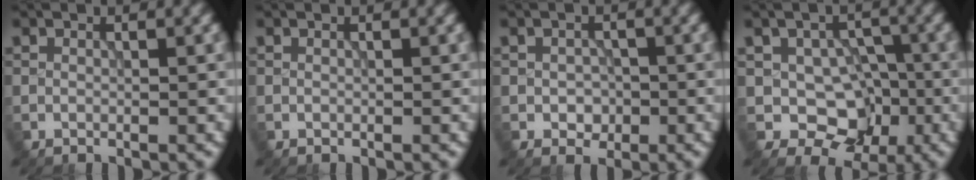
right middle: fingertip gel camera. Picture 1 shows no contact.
{"total": 0.0}
{"total": 1.8, "force": [-0.3, 1.5, 1.0], "torque": [-0.017, -0.005, -0.006]}
{"total": 5.6, "force": [-1.0, 4.5, 3.2], "torque": [-0.042, -0.006, -0.019]}